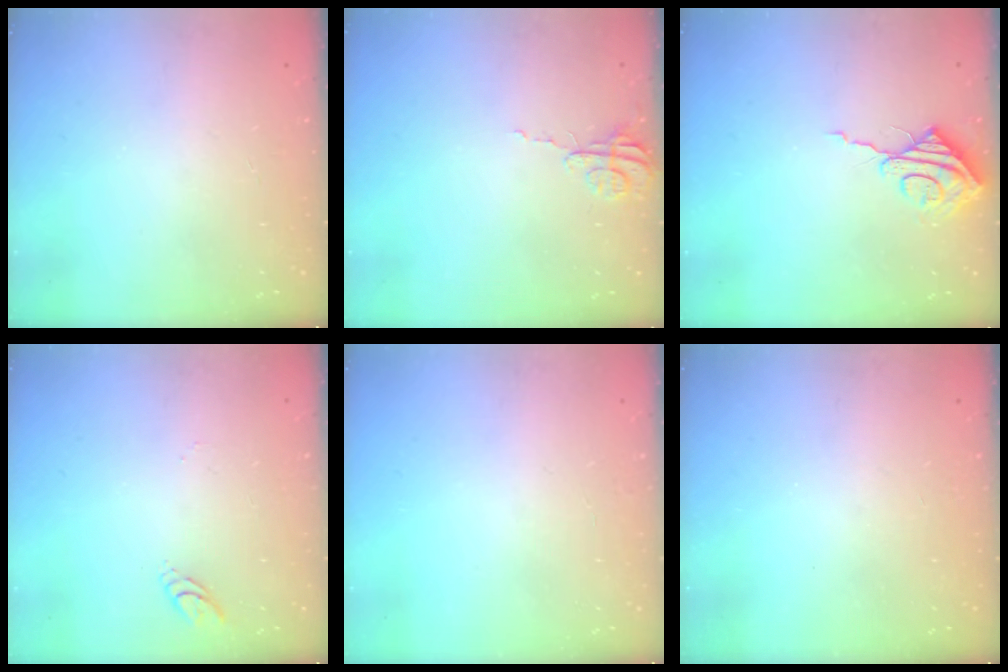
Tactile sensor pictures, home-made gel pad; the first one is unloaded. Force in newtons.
{"total": 3.7, "press": 3.7, "slide": 0.3}
{"total": 8.7, "press": 8.7, "slide": 0.6}
{"total": 4.6, "press": 4.5, "slide": 0.4}
{"total": 1.8, "press": 1.8, "slide": 0.1}
{"total": 0.0}